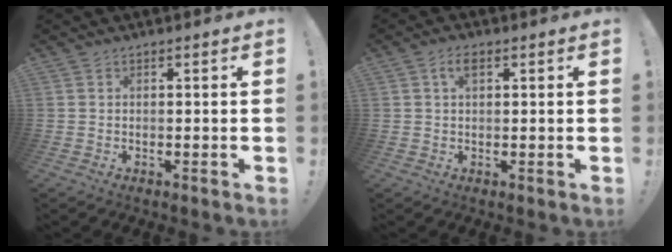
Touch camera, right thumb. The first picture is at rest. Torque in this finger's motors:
{"motor_torque": [-0.11, 0.11, -0.02, -0.01, 0.00]}